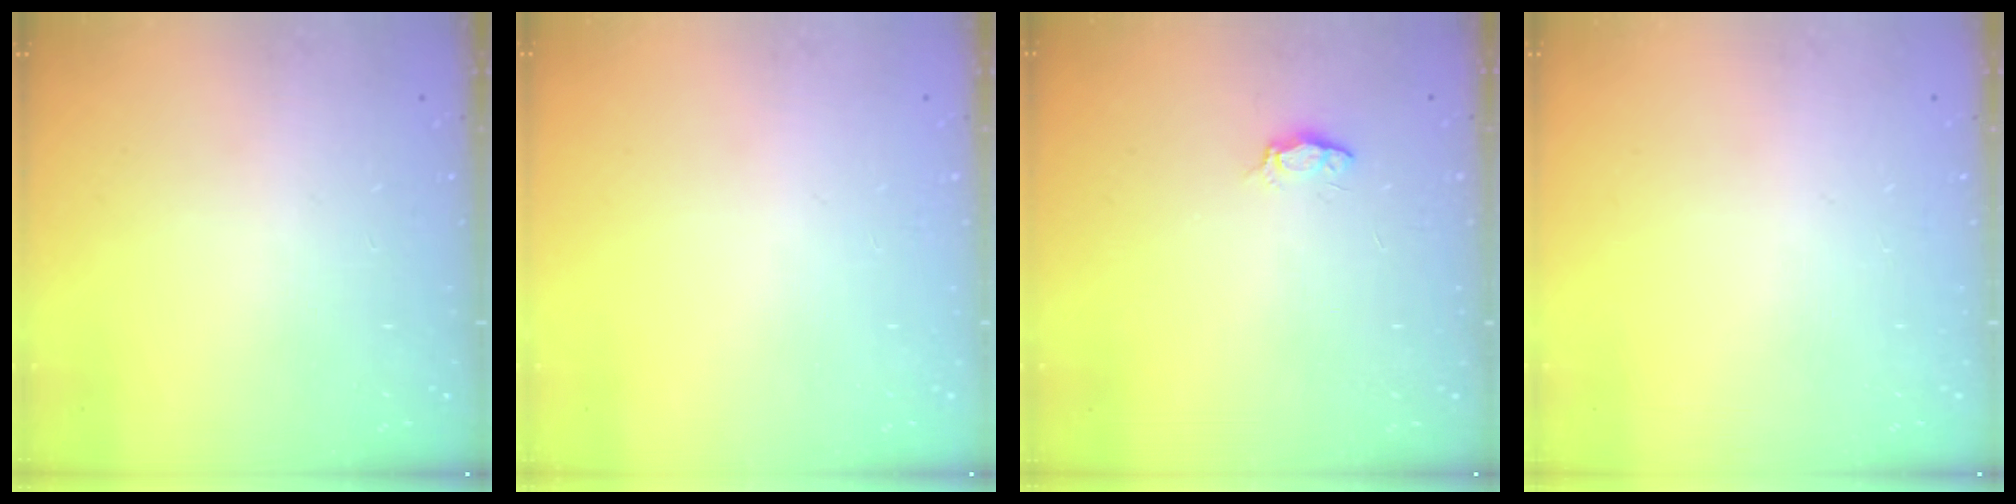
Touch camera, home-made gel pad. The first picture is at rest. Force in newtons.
{"total": 0.0}
{"total": 3.5, "press": 3.5, "slide": 0.5}
{"total": 0.0}